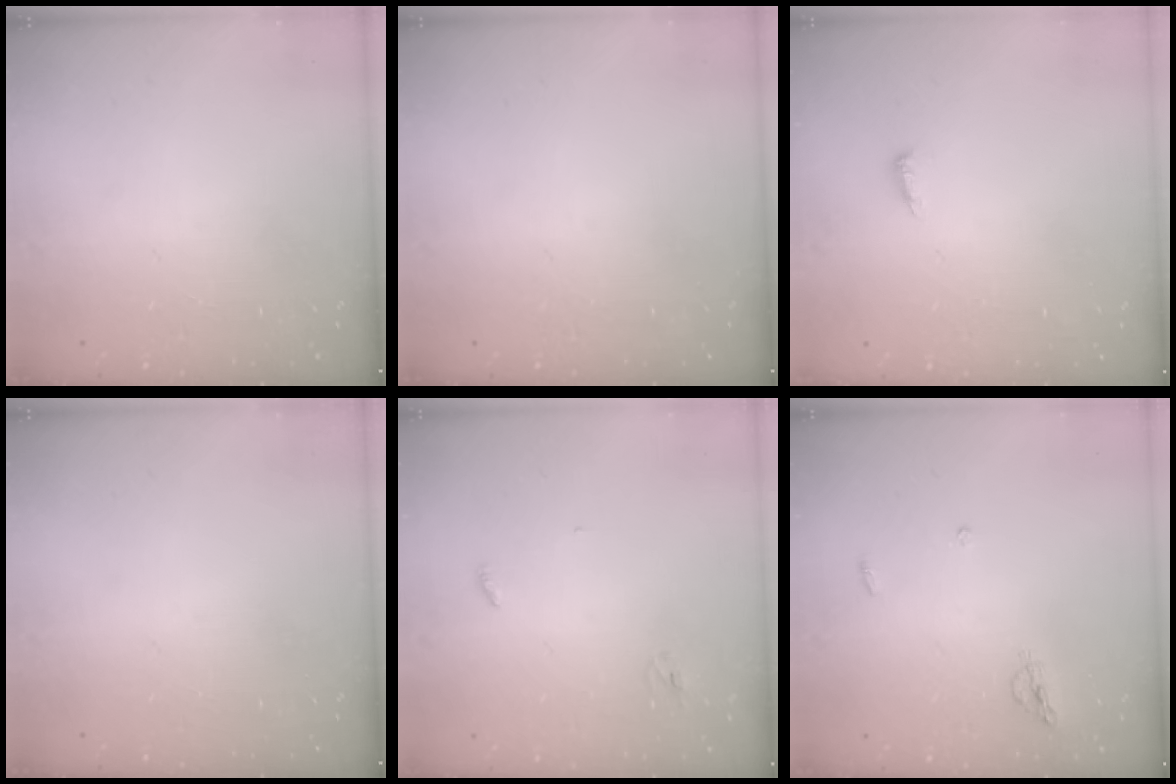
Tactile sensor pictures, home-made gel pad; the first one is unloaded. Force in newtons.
{"total": 0.0}
{"total": 4.6, "press": 4.5, "slide": 0.9}
{"total": 0.0}
{"total": 2.8, "press": 2.8, "slide": 0.2}
{"total": 5.0, "press": 4.9, "slide": 0.2}